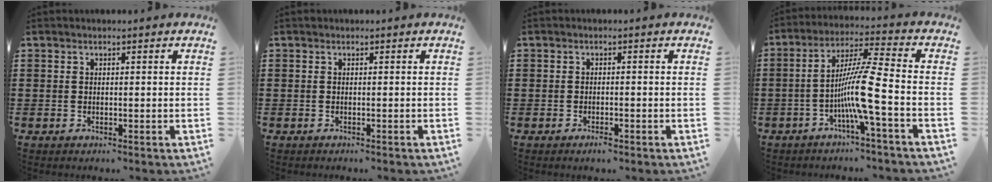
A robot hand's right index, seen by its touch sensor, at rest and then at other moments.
{"total": 0.0}
{"total": 1.1, "force": [-0.8, 0.3, 0.7], "torque": [-0.016, -0.005, -0.014]}
{"total": 9.4, "force": [-3.4, -0.3, 8.8], "torque": [-0.181, -0.011, -0.073]}